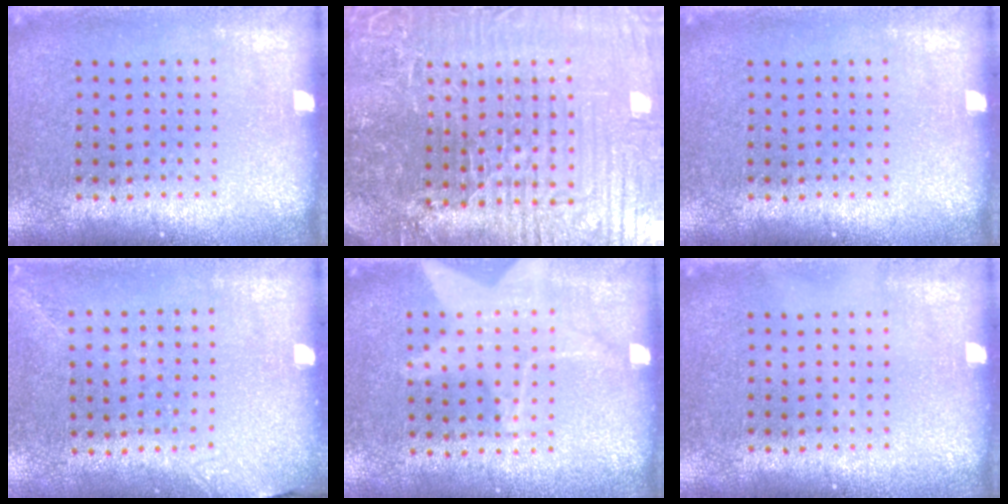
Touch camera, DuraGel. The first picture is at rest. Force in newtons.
{"total": 7.3, "press": 6.4, "slide": 3.4}
{"total": 0.0}
{"total": 1.4, "press": 1.1, "slide": 0.9}
{"total": 1.1, "press": 1.0, "slide": 0.4}
{"total": 0.0}